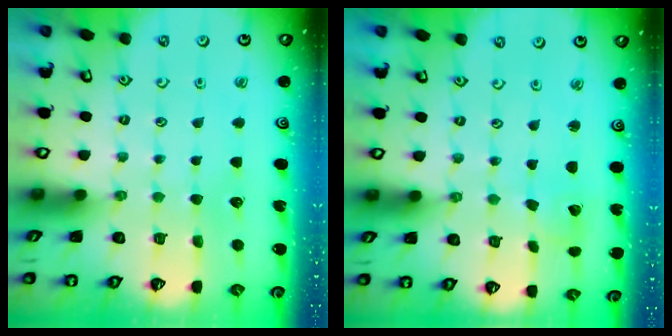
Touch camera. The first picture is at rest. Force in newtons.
{"total": 2.1, "press": 2.1, "slide": 0.2}